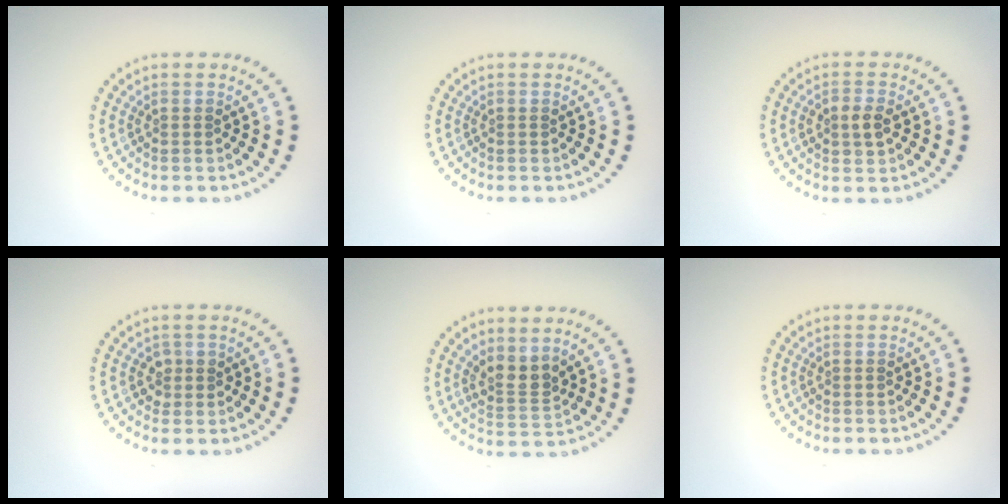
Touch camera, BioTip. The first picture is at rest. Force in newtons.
{"total": 0.0}
{"total": 2.1, "press": 2.1, "slide": 0.2}
{"total": 1.2, "press": 1.1, "slide": 0.6}
{"total": 2.6, "press": 2.0, "slide": 1.6}
{"total": 0.0}